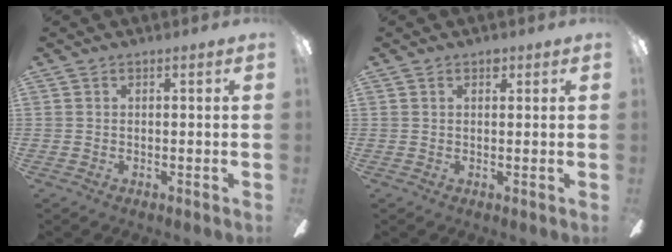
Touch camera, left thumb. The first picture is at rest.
{"total": 1.8, "force": [0.9, 1.0, 1.1], "torque": [-0.009, -0.003, 0.012]}